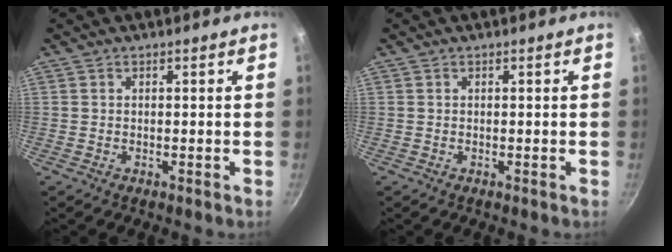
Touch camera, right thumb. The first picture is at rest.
{"total": 0.0}